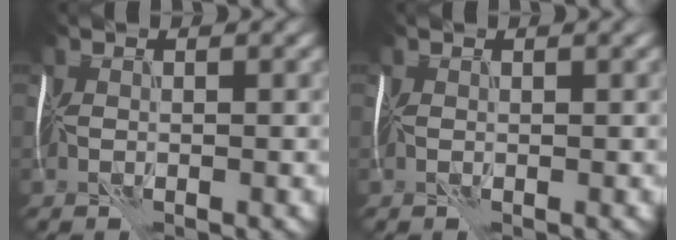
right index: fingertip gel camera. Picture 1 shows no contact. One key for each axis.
{"total": 0.6, "fx": 0.4, "fy": 0.2, "fz": 0.4, "tx": 0.001, "ty": 0.009, "tz": 0.000}